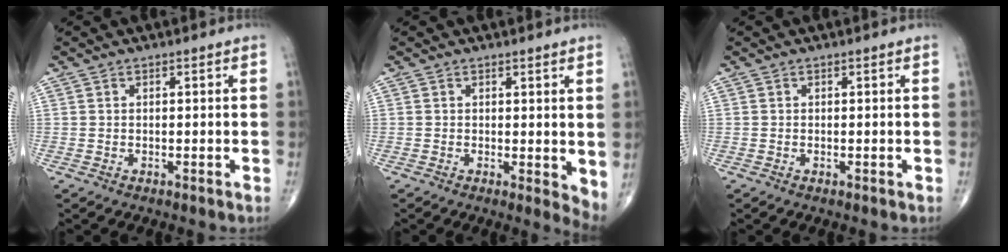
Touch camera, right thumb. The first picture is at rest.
{"total": 3.7, "force": [0.7, 1.6, 3.3], "torque": [-0.040, -0.012, 0.009]}
{"total": 0.0}